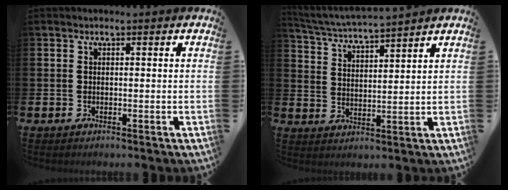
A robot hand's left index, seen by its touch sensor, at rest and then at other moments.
{"total": 4.3, "force": [4.3, -0.2, 0.5], "torque": [-0.031, -0.031, 0.073]}